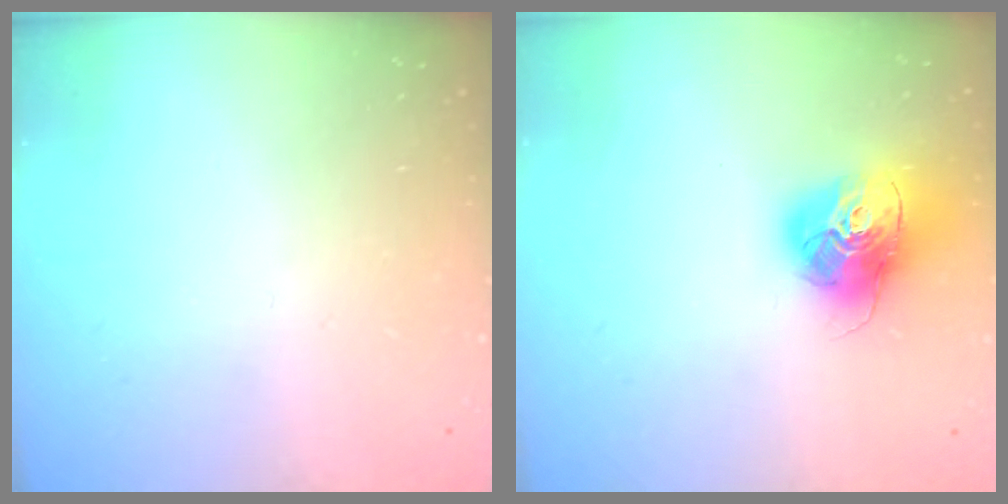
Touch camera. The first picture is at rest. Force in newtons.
{"total": 17.2, "press": 17.1, "slide": 2.0}